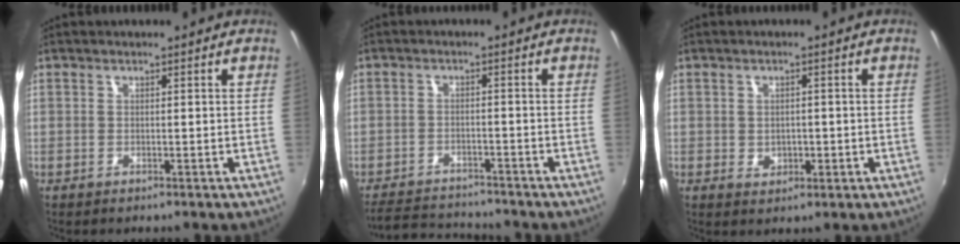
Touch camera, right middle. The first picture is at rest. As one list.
[{"total": 7.6, "force": [-7.3, 2.0, 1.3], "torque": [-0.052, 0.013, -0.119]}, {"total": 3.2, "force": [-0.5, 2.6, 1.8], "torque": [-0.031, -0.002, -0.006]}]